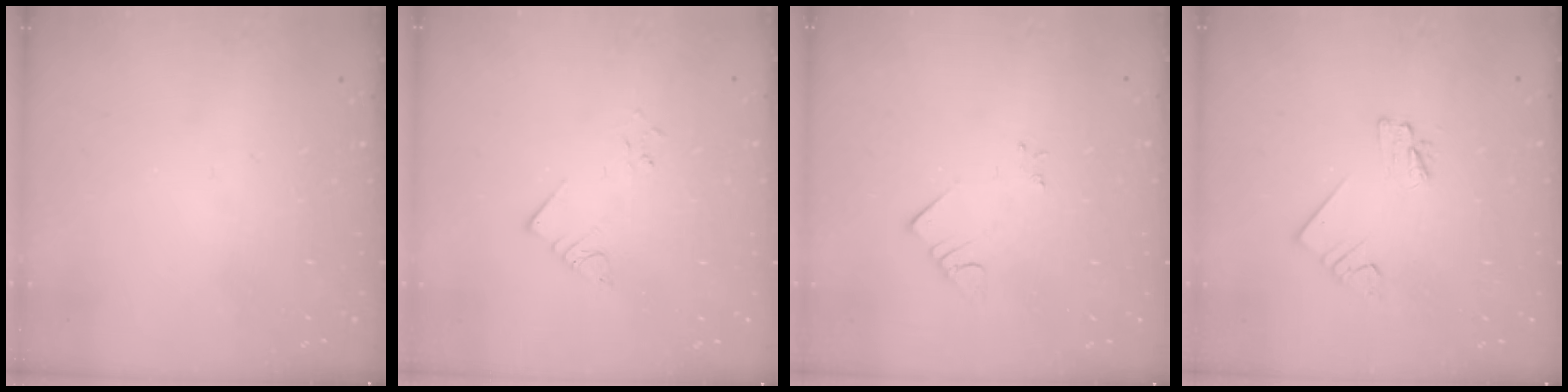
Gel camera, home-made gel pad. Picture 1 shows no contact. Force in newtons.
{"total": 3.9, "press": 3.9, "slide": 0.1}
{"total": 2.7, "press": 2.7, "slide": 0.2}
{"total": 3.2, "press": 3.2, "slide": 0.3}